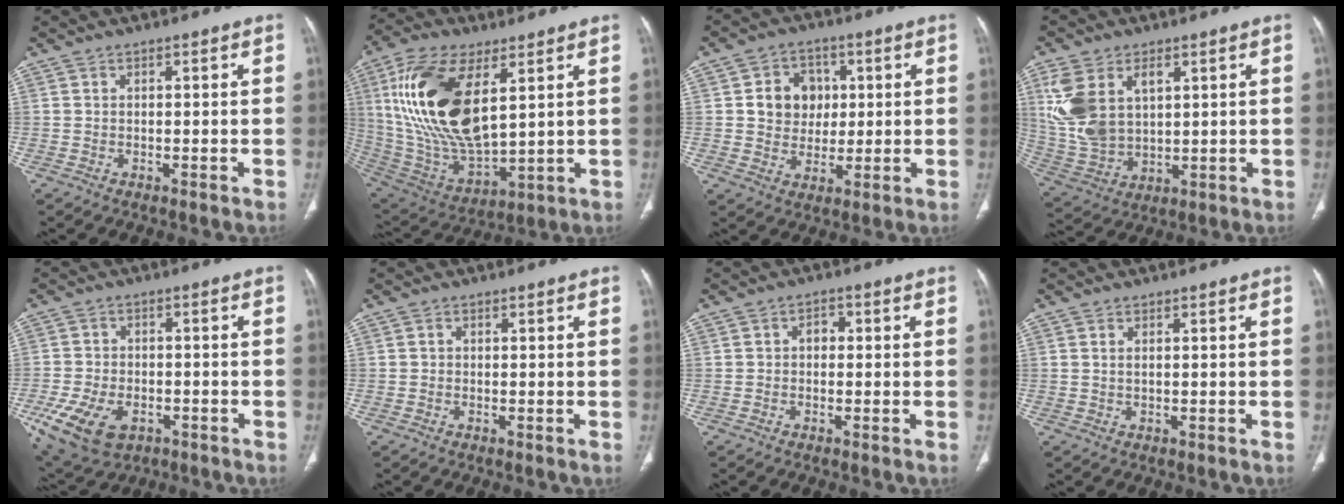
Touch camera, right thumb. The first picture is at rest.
{"total": 23.3, "force": [6.9, 11.0, 19.4], "torque": [-0.382, -0.029, 0.137]}
{"total": 8.8, "force": [1.6, 7.7, 4.1], "torque": [-0.021, -0.001, 0.027]}
{"total": 13.9, "force": [4.6, 8.7, 9.9], "torque": [-0.202, -0.007, 0.108]}
{"total": 13.1, "force": [-5.6, 8.3, 8.4], "torque": [-0.167, 0.010, -0.087]}
{"total": 0.6, "force": [0.0, 0.6, 0.2], "torque": [-0.001, 0.002, -0.001]}
{"total": 2.2, "force": [-0.1, 1.7, 1.4], "torque": [-0.010, 0.010, -0.007]}
{"total": 0.9, "force": [0.3, 0.4, 0.8], "torque": [-0.021, 0.004, 0.010]}